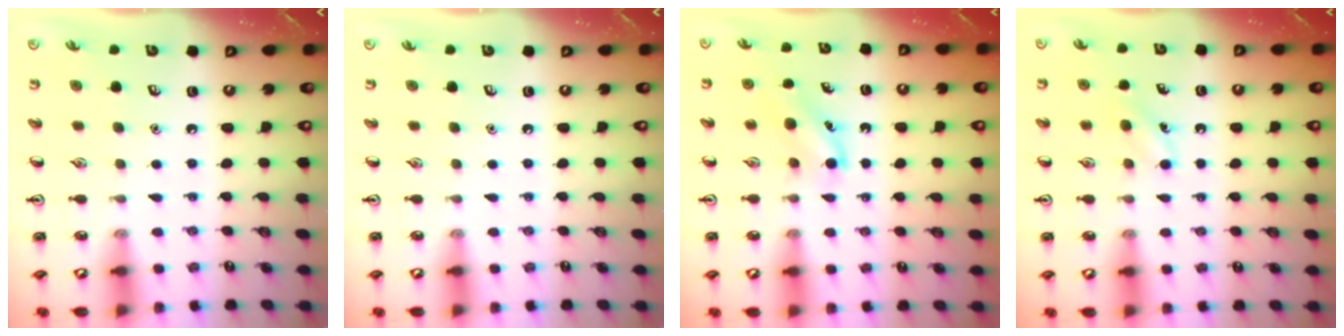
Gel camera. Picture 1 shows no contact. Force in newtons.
{"total": 0.0}
{"total": 4.6, "press": 4.4, "slide": 1.3}
{"total": 3.8, "press": 3.6, "slide": 1.2}